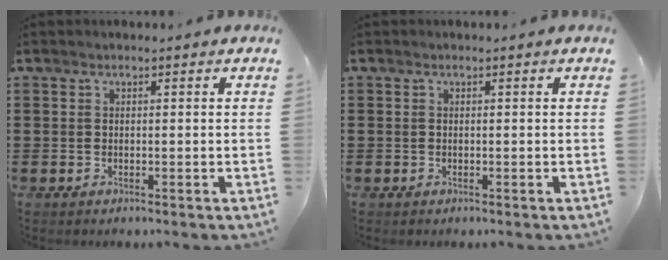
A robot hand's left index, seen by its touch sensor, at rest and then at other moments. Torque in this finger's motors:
{"motor_torque": [-0.14, 0.13, -0.33, -0.09]}